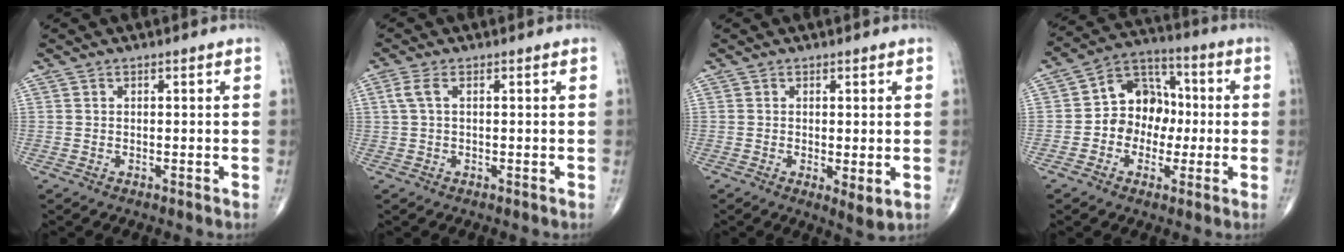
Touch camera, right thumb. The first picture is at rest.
{"total": 2.5, "force": [0.6, 1.0, 2.3], "torque": [-0.067, 0.011, 0.013]}
{"total": 3.5, "force": [-0.4, 1.1, 3.3], "torque": [-0.054, -0.015, -0.006]}
{"total": 11.4, "force": [-1.0, 9.2, 6.7], "torque": [-0.066, 0.038, -0.029]}